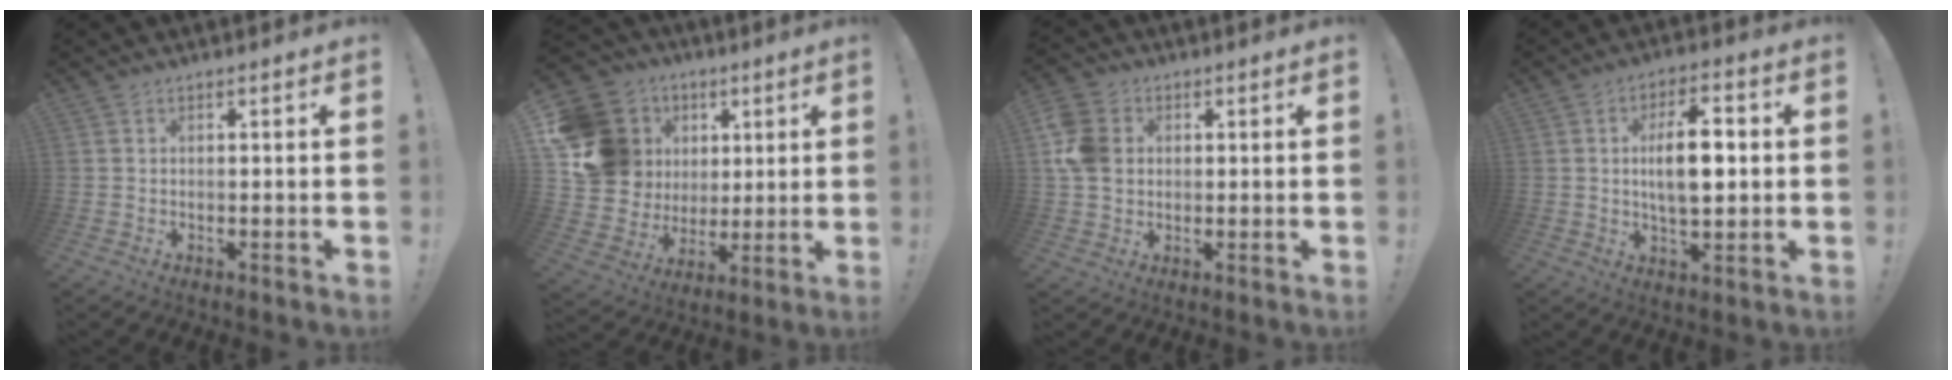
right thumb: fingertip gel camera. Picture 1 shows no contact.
{"total": 20.9, "force": [6.2, 18.0, 8.8], "torque": [-0.154, -0.018, 0.162]}
{"total": 10.7, "force": [1.4, 8.8, 6.0], "torque": [-0.121, 0.009, 0.032]}
{"total": 11.2, "force": [1.1, 5.2, 9.9], "torque": [-0.167, -0.003, 0.012]}